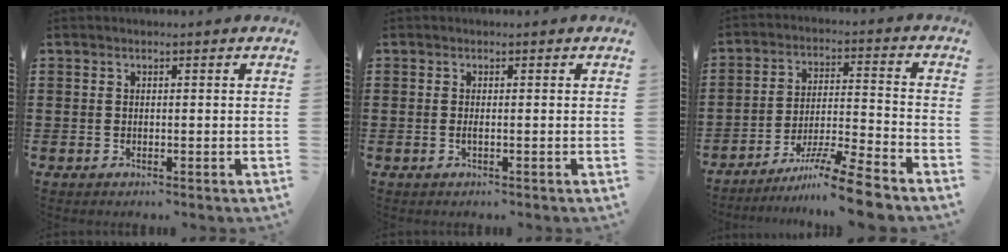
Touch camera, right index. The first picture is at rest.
{"total": 0.7, "force": [-0.2, -0.1, 0.7], "torque": [-0.013, -0.006, -0.003]}
{"total": 9.8, "force": [-8.2, -0.2, 5.4], "torque": [-0.085, 0.015, -0.158]}